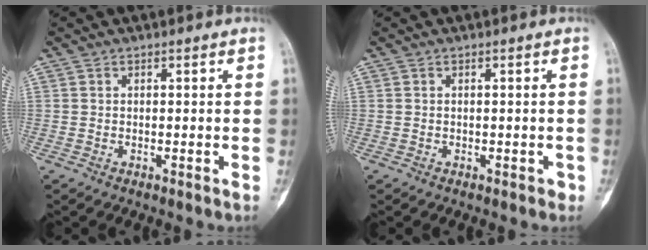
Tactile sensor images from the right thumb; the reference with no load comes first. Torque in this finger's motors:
{"motor_torque": [0.46, 0.27, 0.33, -0.16, -0.03]}